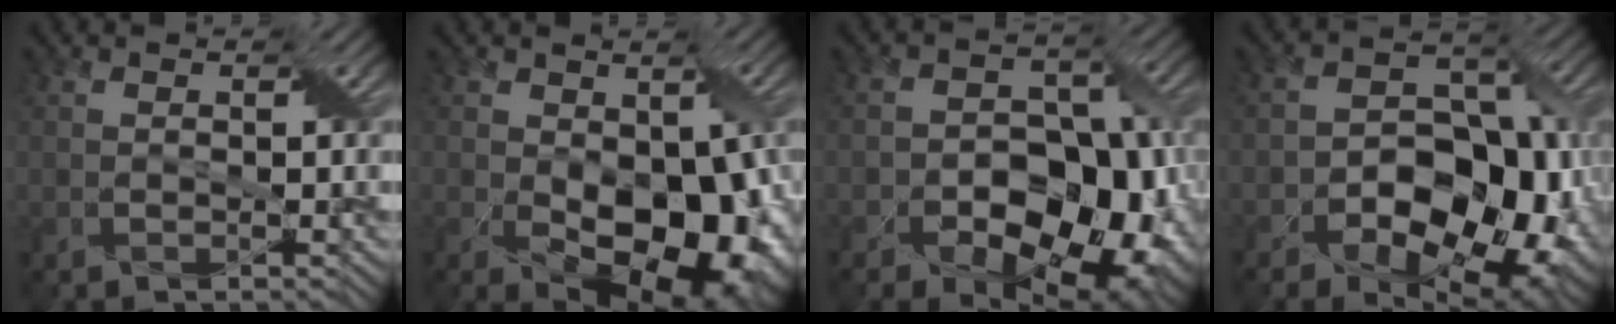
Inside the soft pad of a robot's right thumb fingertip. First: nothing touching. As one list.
[{"total": 13.3, "force": [-2.4, 8.3, 10.2], "torque": [-0.153, -0.053, -0.015]}, {"total": 13.7, "force": [-6.0, 8.5, 8.9], "torque": [-0.108, -0.011, -0.098]}, {"total": 14.9, "force": [-5.9, 9.0, 10.4], "torque": [-0.143, -0.018, -0.102]}]